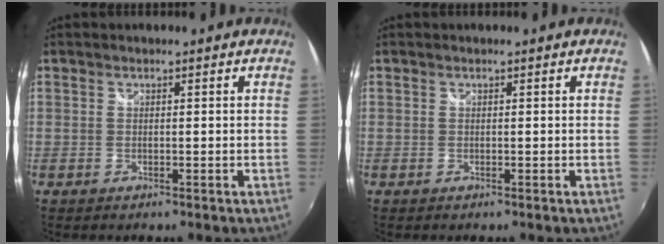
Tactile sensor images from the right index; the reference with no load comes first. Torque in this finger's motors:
{"motor_torque": [0.13, 0.12, 0.00, 0.01]}